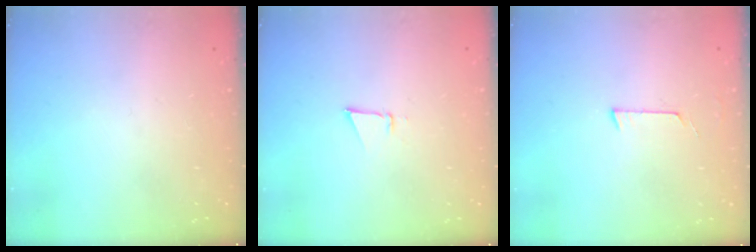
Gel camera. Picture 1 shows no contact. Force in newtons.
{"total": 2.7, "press": 2.6, "slide": 0.8}
{"total": 4.2, "press": 4.2, "slide": 0.4}